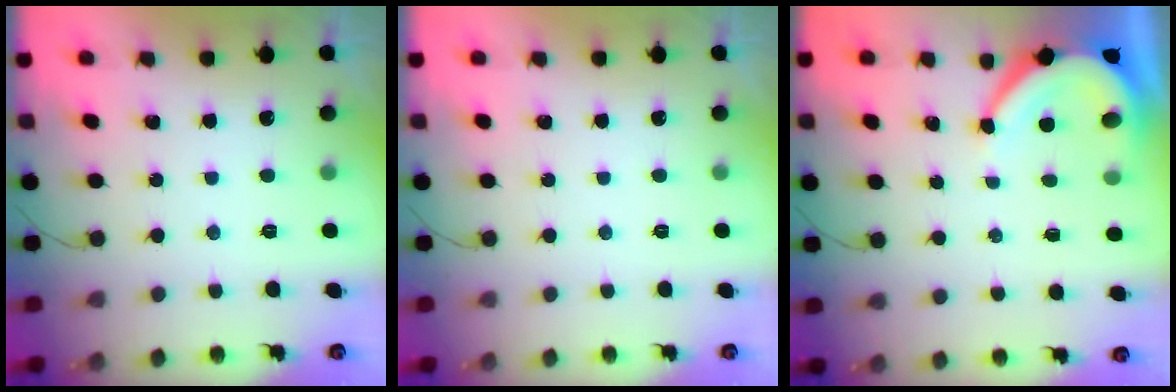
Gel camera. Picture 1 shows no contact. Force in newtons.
{"total": 0.0}
{"total": 7.3, "press": 7.3, "slide": 0.4}